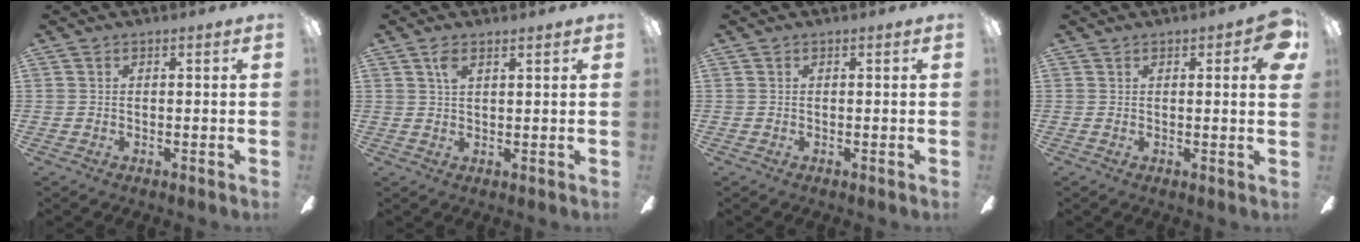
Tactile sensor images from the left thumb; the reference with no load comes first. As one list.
[{"total": 3.1, "force": [2.0, 1.0, 2.1], "torque": [-0.048, 0.003, 0.035]}, {"total": 0.0}, {"total": 4.6, "force": [1.7, 1.2, 4.1], "torque": [-0.049, -0.006, 0.022]}]